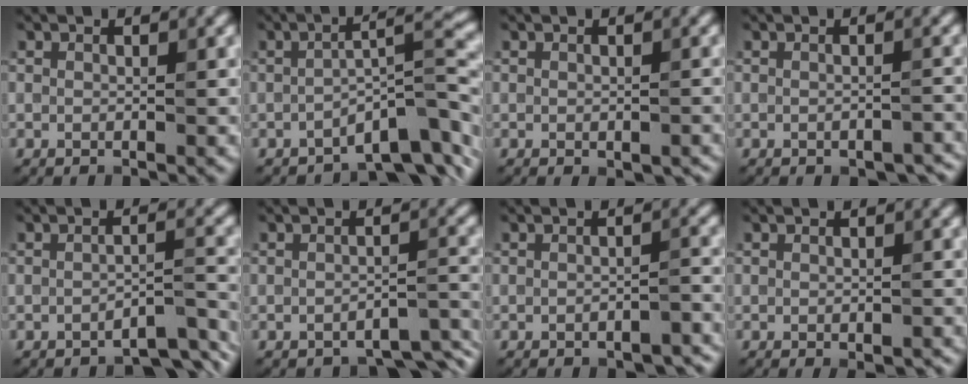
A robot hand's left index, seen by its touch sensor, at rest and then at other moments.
{"total": 7.3, "force": [-4.2, 1.8, 5.7], "torque": [-0.077, 0.007, -0.068]}
{"total": 0.7, "force": [-0.4, 0.3, 0.4], "torque": [-0.011, -0.005, -0.001]}
{"total": 1.7, "force": [-1.3, 0.5, 1.0], "torque": [-0.015, -0.003, -0.017]}
{"total": 4.0, "force": [-3.4, 0.7, 1.9], "torque": [-0.021, 0.008, -0.049]}
{"total": 3.2, "force": [-2.8, 0.7, 1.2], "torque": [-0.021, -0.001, -0.033]}
{"total": 2.6, "force": [-2.1, 0.7, 1.4], "torque": [-0.026, 0.001, -0.027]}
{"total": 0.9, "force": [-0.6, 0.1, 0.6], "torque": [-0.012, -0.004, -0.004]}